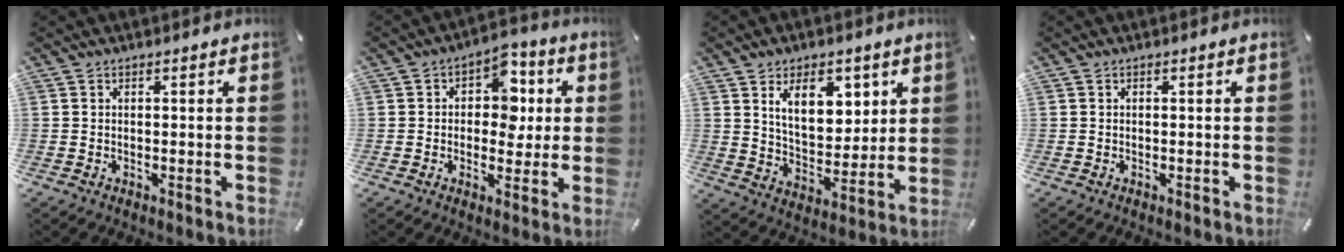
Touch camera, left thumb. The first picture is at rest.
{"total": 8.7, "force": [0.8, 6.8, 5.4], "torque": [-0.065, 0.005, 0.009]}
{"total": 11.9, "force": [6.3, 7.0, 7.3], "torque": [-0.111, -0.019, 0.109]}
{"total": 0.0}